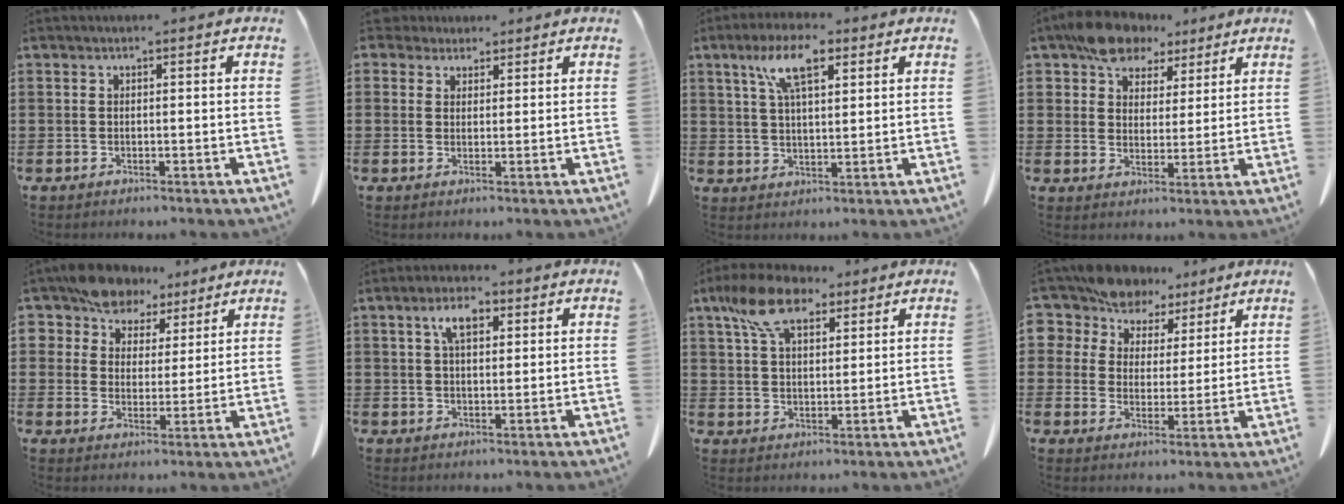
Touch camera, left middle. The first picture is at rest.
{"total": 2.7, "force": [2.3, 1.4, 0.4], "torque": [-0.007, 0.004, 0.044]}
{"total": 8.5, "force": [4.6, 2.8, 6.6], "torque": [-0.141, 0.010, 0.080]}
{"total": 7.9, "force": [6.2, 4.4, 2.3], "torque": [-0.067, -0.002, 0.118]}
{"total": 7.9, "force": [6.5, 4.2, 1.3], "torque": [-0.065, -0.012, 0.124]}
{"total": 4.7, "force": [2.1, 1.9, 3.7], "torque": [-0.073, 0.007, 0.034]}
{"total": 9.4, "force": [6.1, 4.4, 5.6], "torque": [-0.131, 0.005, 0.114]}
{"total": 7.9, "force": [6.7, 4.0, 0.6], "torque": [-0.057, -0.025, 0.127]}